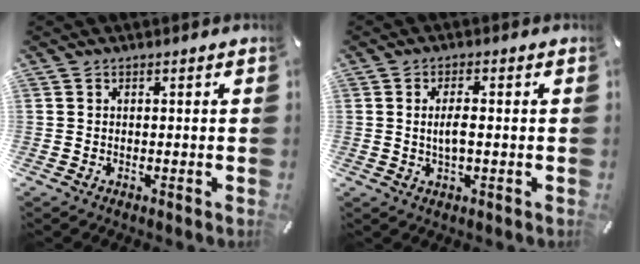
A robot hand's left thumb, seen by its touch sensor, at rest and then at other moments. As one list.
[{"total": 4.2, "force": [0.0, 1.3, 4.0], "torque": [-0.080, -0.003, -0.004]}]